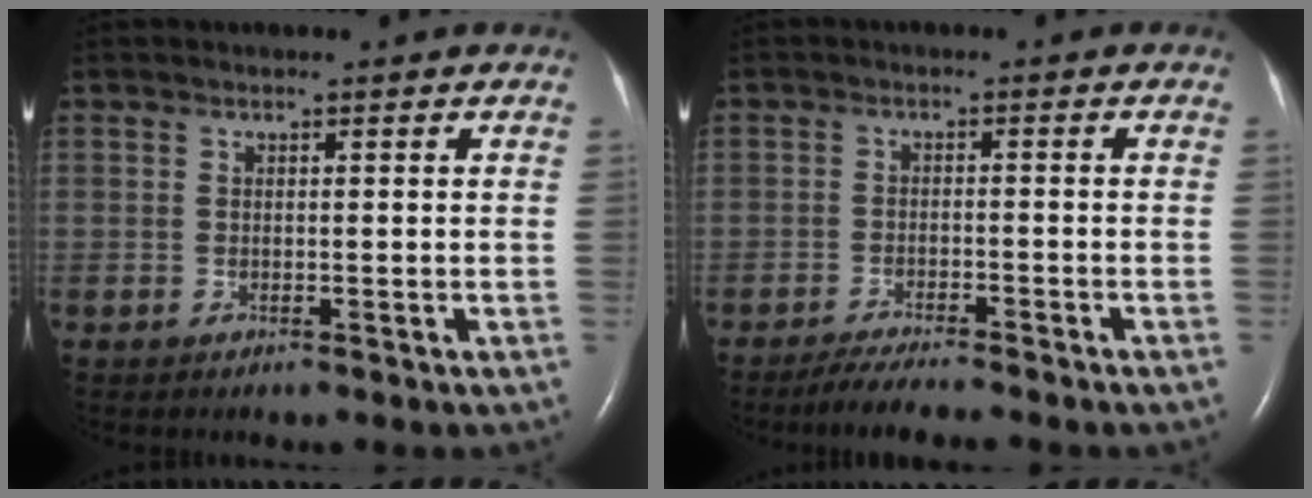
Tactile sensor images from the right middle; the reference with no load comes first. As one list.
[{"total": 5.4, "force": [-4.9, 0.0, 2.2], "torque": [-0.042, -0.018, -0.084]}]